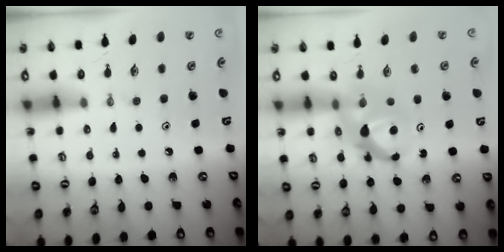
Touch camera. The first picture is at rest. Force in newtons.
{"total": 6.9, "press": 6.9, "slide": 0.4}